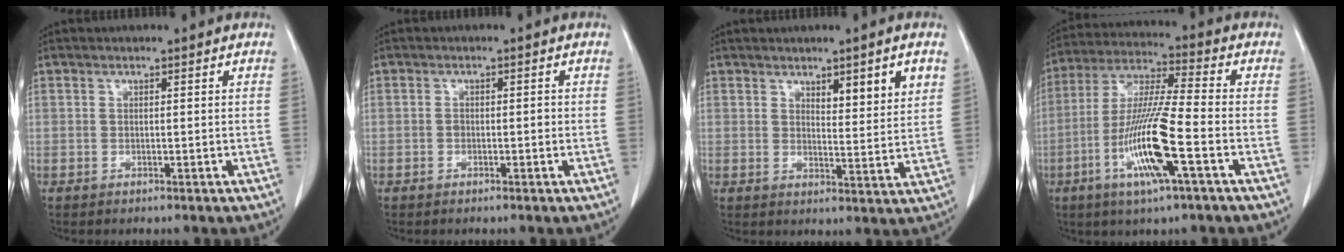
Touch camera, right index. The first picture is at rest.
{"total": 1.2, "force": [-0.3, 0.7, 0.9], "torque": [-0.012, 0.004, -0.003]}
{"total": 6.4, "force": [3.6, 1.0, 5.3], "torque": [-0.077, -0.008, 0.054]}
{"total": 14.0, "force": [-4.9, 0.5, 13.1], "torque": [-0.265, -0.013, -0.095]}